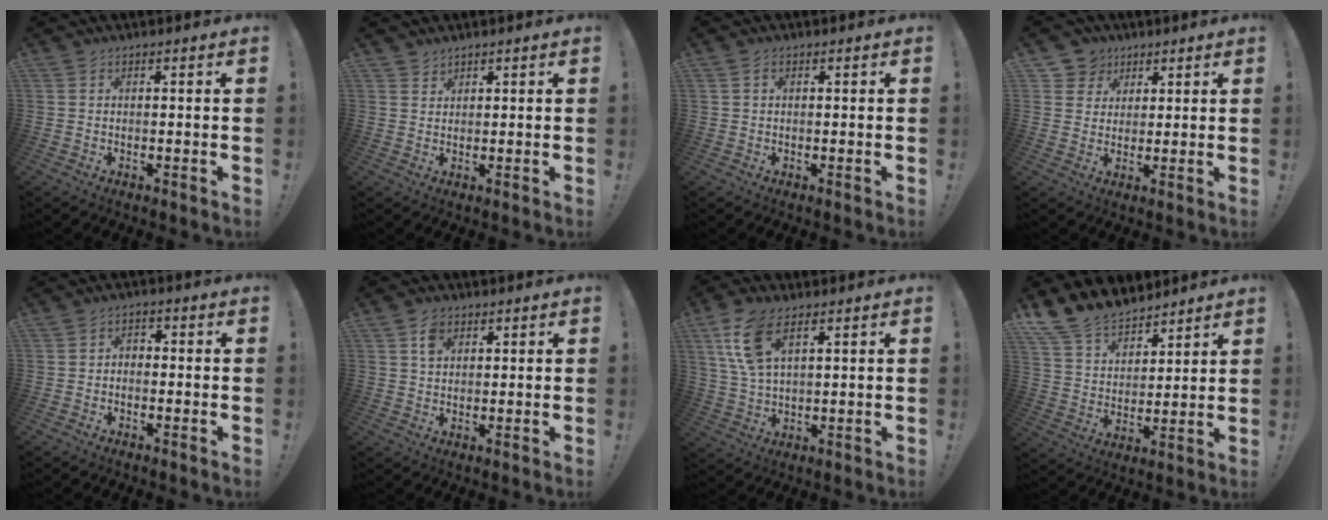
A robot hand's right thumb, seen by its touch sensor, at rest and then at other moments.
{"total": 1.8, "force": [1.7, 0.7, 0.1], "torque": [0.005, -0.013, 0.031]}
{"total": 1.1, "force": [0.3, 0.7, 0.7], "torque": [-0.007, 0.001, 0.003]}
{"total": 6.3, "force": [3.0, 5.5, 0.6], "torque": [-0.010, -0.023, 0.060]}
{"total": 2.0, "force": [-1.4, 1.2, 0.8], "torque": [-0.011, 0.008, -0.027]}
{"total": 4.4, "force": [2.1, 3.0, 2.3], "torque": [-0.030, -0.004, 0.039]}
{"total": 10.9, "force": [5.1, 5.4, 8.0], "torque": [-0.158, -0.007, 0.098]}
{"total": 12.5, "force": [10.7, 5.8, 2.7], "torque": [-0.073, -0.080, 0.210]}